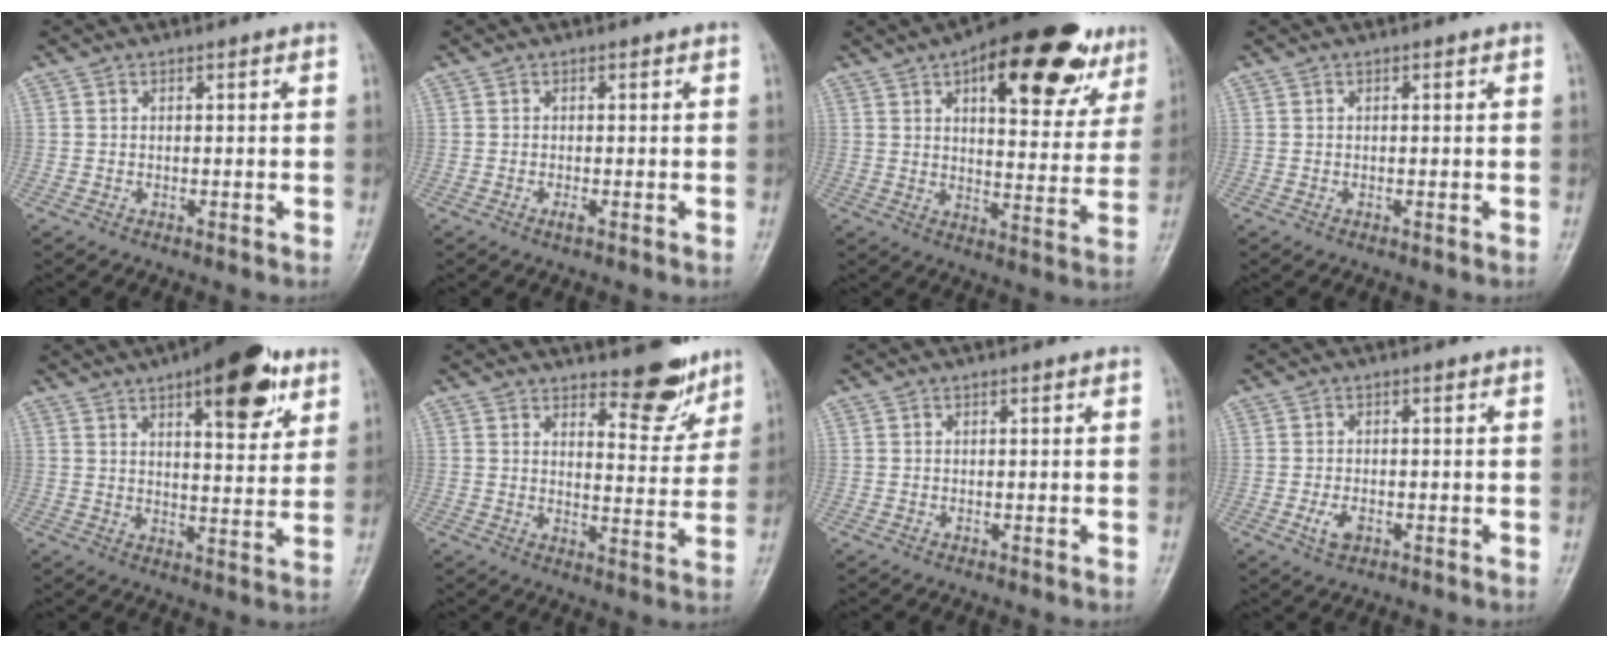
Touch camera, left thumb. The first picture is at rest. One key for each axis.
{"total": 0.9, "fx": -0.2, "fy": 0.2, "fz": 0.8, "tx": -0.014, "ty": -0.002, "tz": -0.005}
{"total": 22.7, "fx": 12.4, "fy": 9.6, "fz": 16.5, "tx": -0.182, "ty": -0.022, "tz": 0.175}
{"total": 0.0}
{"total": 15.3, "fx": 8.4, "fy": 5.7, "fz": 11.5, "tx": -0.124, "ty": -0.033, "tz": 0.115}
{"total": 8.9, "fx": 6.7, "fy": 3.3, "fz": 4.8, "tx": -0.034, "ty": -0.052, "tz": 0.099}
{"total": 0.0}
{"total": 2.9, "fx": -1.0, "fy": 1.7, "fz": 2.1, "tx": -0.039, "ty": 0.000, "tz": -0.017}